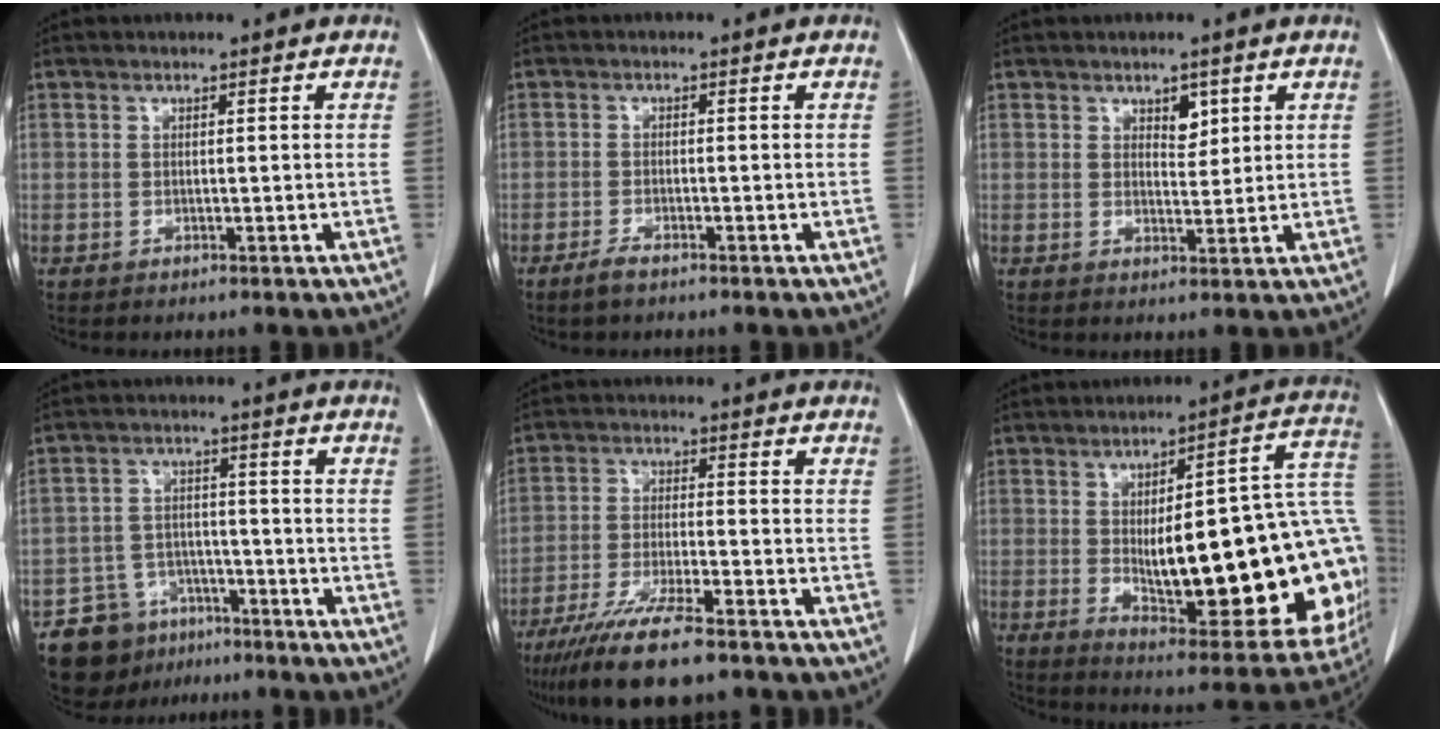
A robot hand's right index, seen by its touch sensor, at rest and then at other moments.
{"total": 2.1, "force": [-1.6, 0.4, 1.2], "torque": [-0.031, -0.003, -0.031]}
{"total": 2.6, "force": [1.4, 1.5, 1.6], "torque": [-0.020, -0.002, 0.025]}
{"total": 9.5, "force": [-6.8, 6.5, 1.5], "torque": [-0.029, 0.024, -0.106]}
{"total": 13.0, "force": [-10.0, 1.5, 8.1], "torque": [-0.146, -0.034, -0.168]}
{"total": 30.5, "force": [-2.7, 8.0, 29.3], "torque": [-0.297, 0.026, -0.018]}